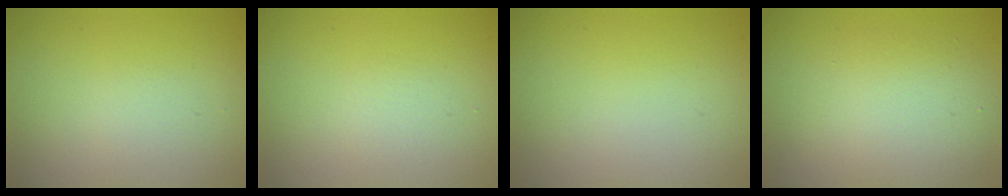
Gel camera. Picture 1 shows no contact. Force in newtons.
{"total": 1.0, "press": 1.0, "slide": 0.0}
{"total": 0.0}
{"total": 4.8, "press": 4.8, "slide": 0.4}